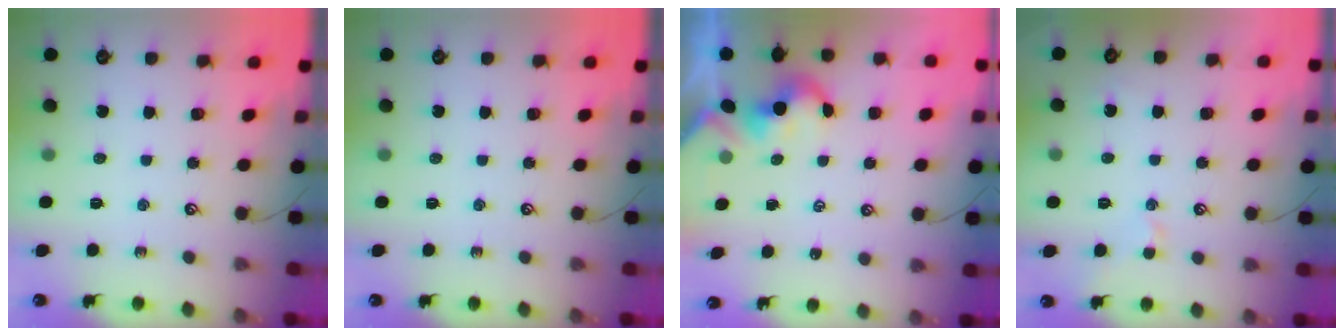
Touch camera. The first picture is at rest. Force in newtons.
{"total": 0.0}
{"total": 2.2, "press": 2.1, "slide": 0.4}
{"total": 1.0, "press": 0.9, "slide": 0.5}